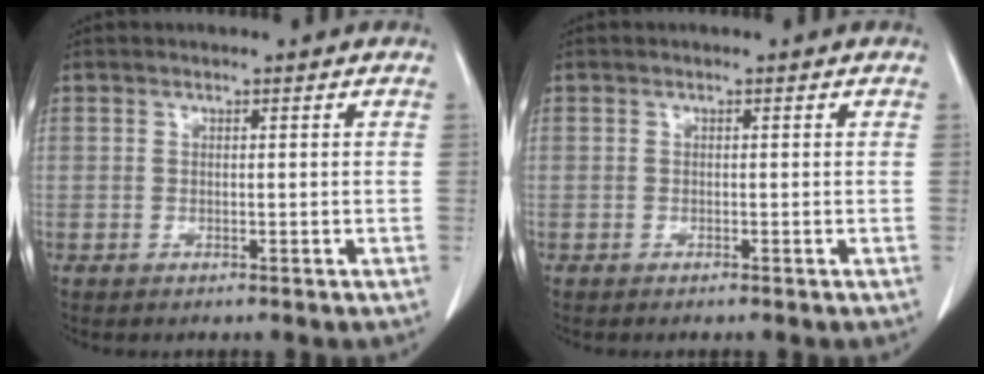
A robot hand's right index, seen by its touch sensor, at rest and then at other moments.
{"total": 0.0}